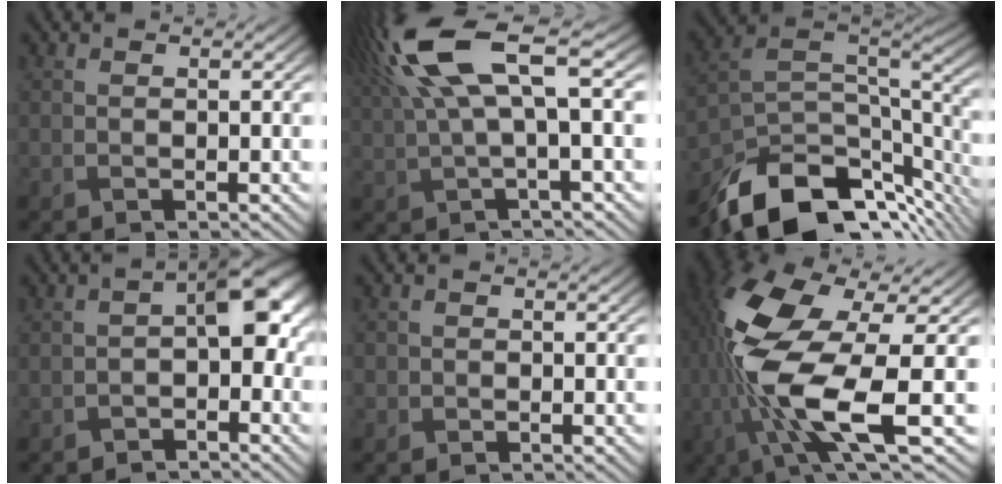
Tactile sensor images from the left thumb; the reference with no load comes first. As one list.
[{"total": 11.5, "force": [3.8, 3.0, 10.5], "torque": [-0.225, 0.028, 0.073]}, {"total": 14.2, "force": [-9.7, 6.0, 8.5], "torque": [-0.191, -0.018, -0.156]}, {"total": 5.3, "force": [-1.3, 2.7, 4.4], "torque": [-0.060, 0.003, -0.026]}, {"total": 0.9, "force": [-0.3, 0.8, -0.3], "torque": [0.012, -0.004, -0.010]}, {"total": 14.6, "force": [-1.7, 5.6, 13.3], "torque": [-0.313, -0.013, -0.034]}]